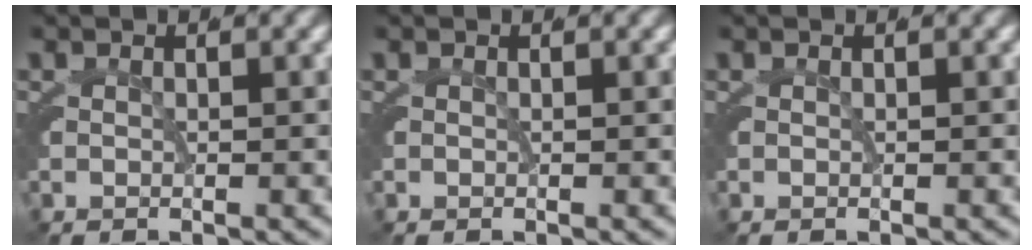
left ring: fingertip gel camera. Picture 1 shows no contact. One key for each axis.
{"total": 0.0}
{"total": 0.0}